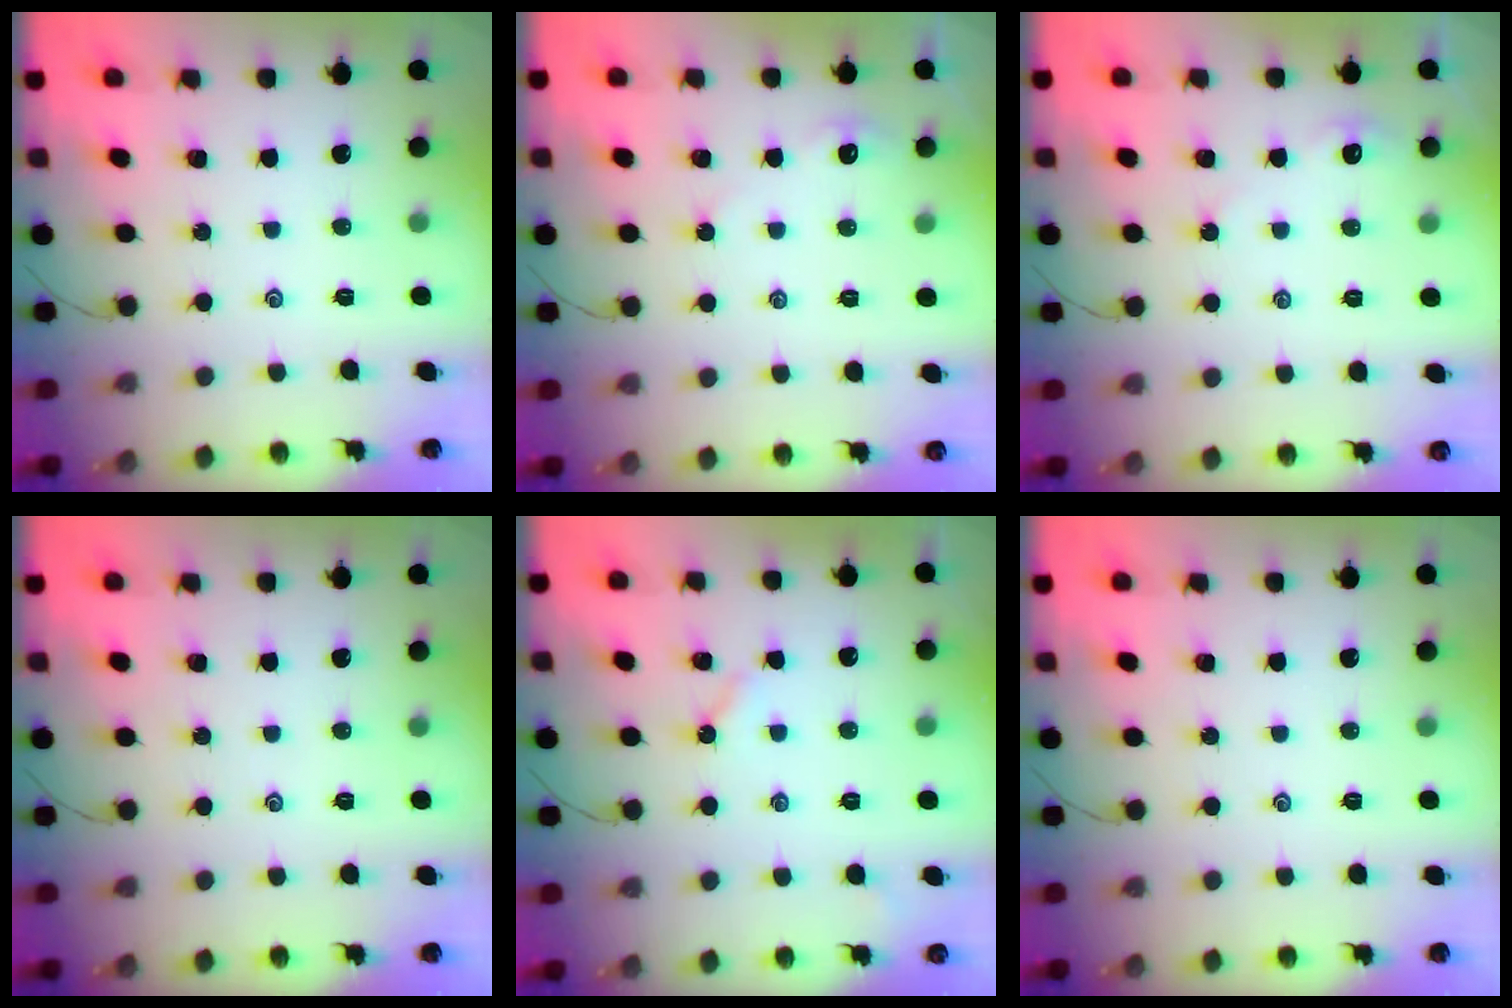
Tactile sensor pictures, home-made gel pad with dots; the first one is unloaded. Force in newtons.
{"total": 2.6, "press": 2.5, "slide": 0.5}
{"total": 2.6, "press": 2.5, "slide": 0.5}
{"total": 0.0}
{"total": 2.6, "press": 2.5, "slide": 0.3}
{"total": 0.0}